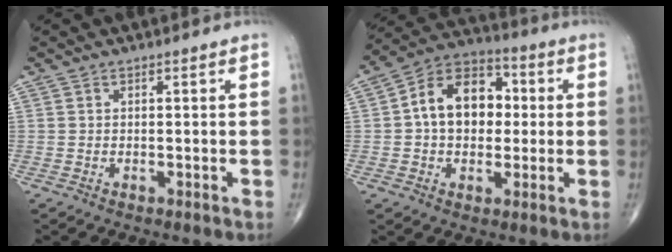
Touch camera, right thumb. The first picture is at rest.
{"total": 13.8, "force": [1.0, 9.8, 9.6], "torque": [-0.119, 0.028, 0.006]}